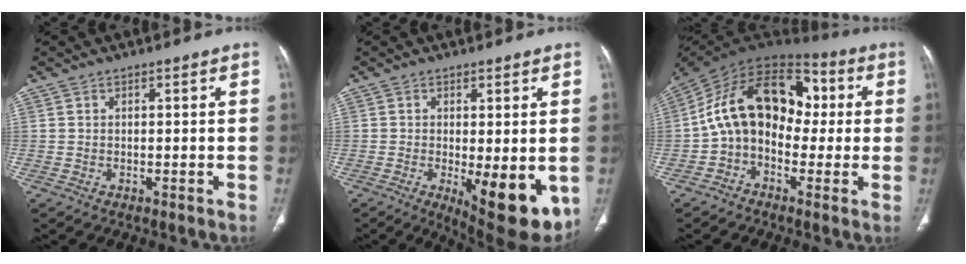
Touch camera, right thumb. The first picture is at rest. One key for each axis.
{"total": 12.1, "fx": -2.9, "fy": 4.3, "fz": 10.9, "tx": -0.138, "ty": -0.025, "tz": -0.027}
{"total": 17.1, "fx": 0.4, "fy": 11.9, "fz": 12.3, "tx": -0.171, "ty": 0.052, "tz": -0.010}